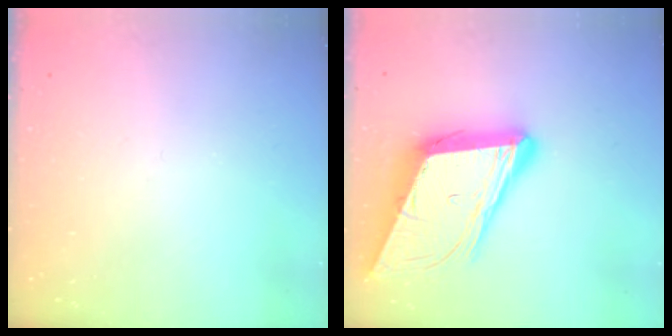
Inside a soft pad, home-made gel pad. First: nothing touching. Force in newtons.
{"total": 17.7, "press": 17.2, "slide": 4.0}